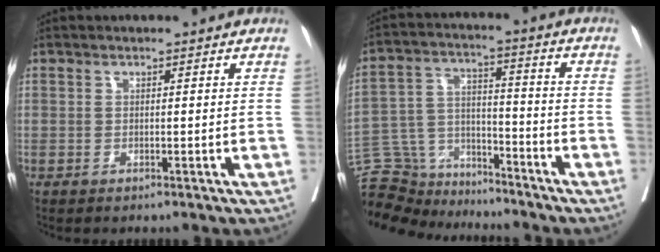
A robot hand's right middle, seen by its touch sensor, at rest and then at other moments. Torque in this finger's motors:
{"motor_torque": [0.94, -1.20, 1.05, 0.21]}